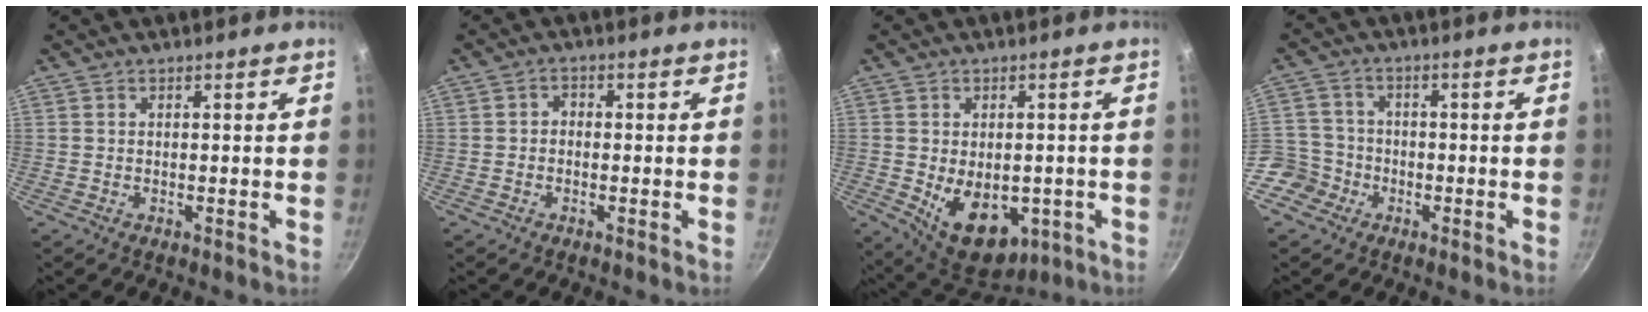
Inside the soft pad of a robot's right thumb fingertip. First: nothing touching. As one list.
[{"total": 1.7, "force": [-0.6, 1.3, 0.9], "torque": [-0.013, 0.011, -0.013]}, {"total": 13.2, "force": [-3.2, 8.5, 9.6], "torque": [-0.104, -0.011, -0.023]}, {"total": 6.7, "force": [-3.4, 5.7, 1.0], "torque": [0.012, 0.037, -0.071]}]